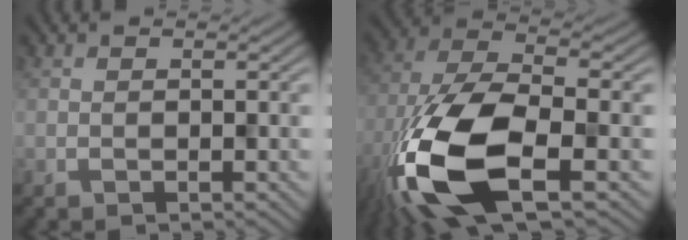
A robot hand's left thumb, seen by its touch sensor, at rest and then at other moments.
{"total": 15.6, "force": [-7.0, 6.5, 12.4], "torque": [-0.280, -0.031, -0.139]}